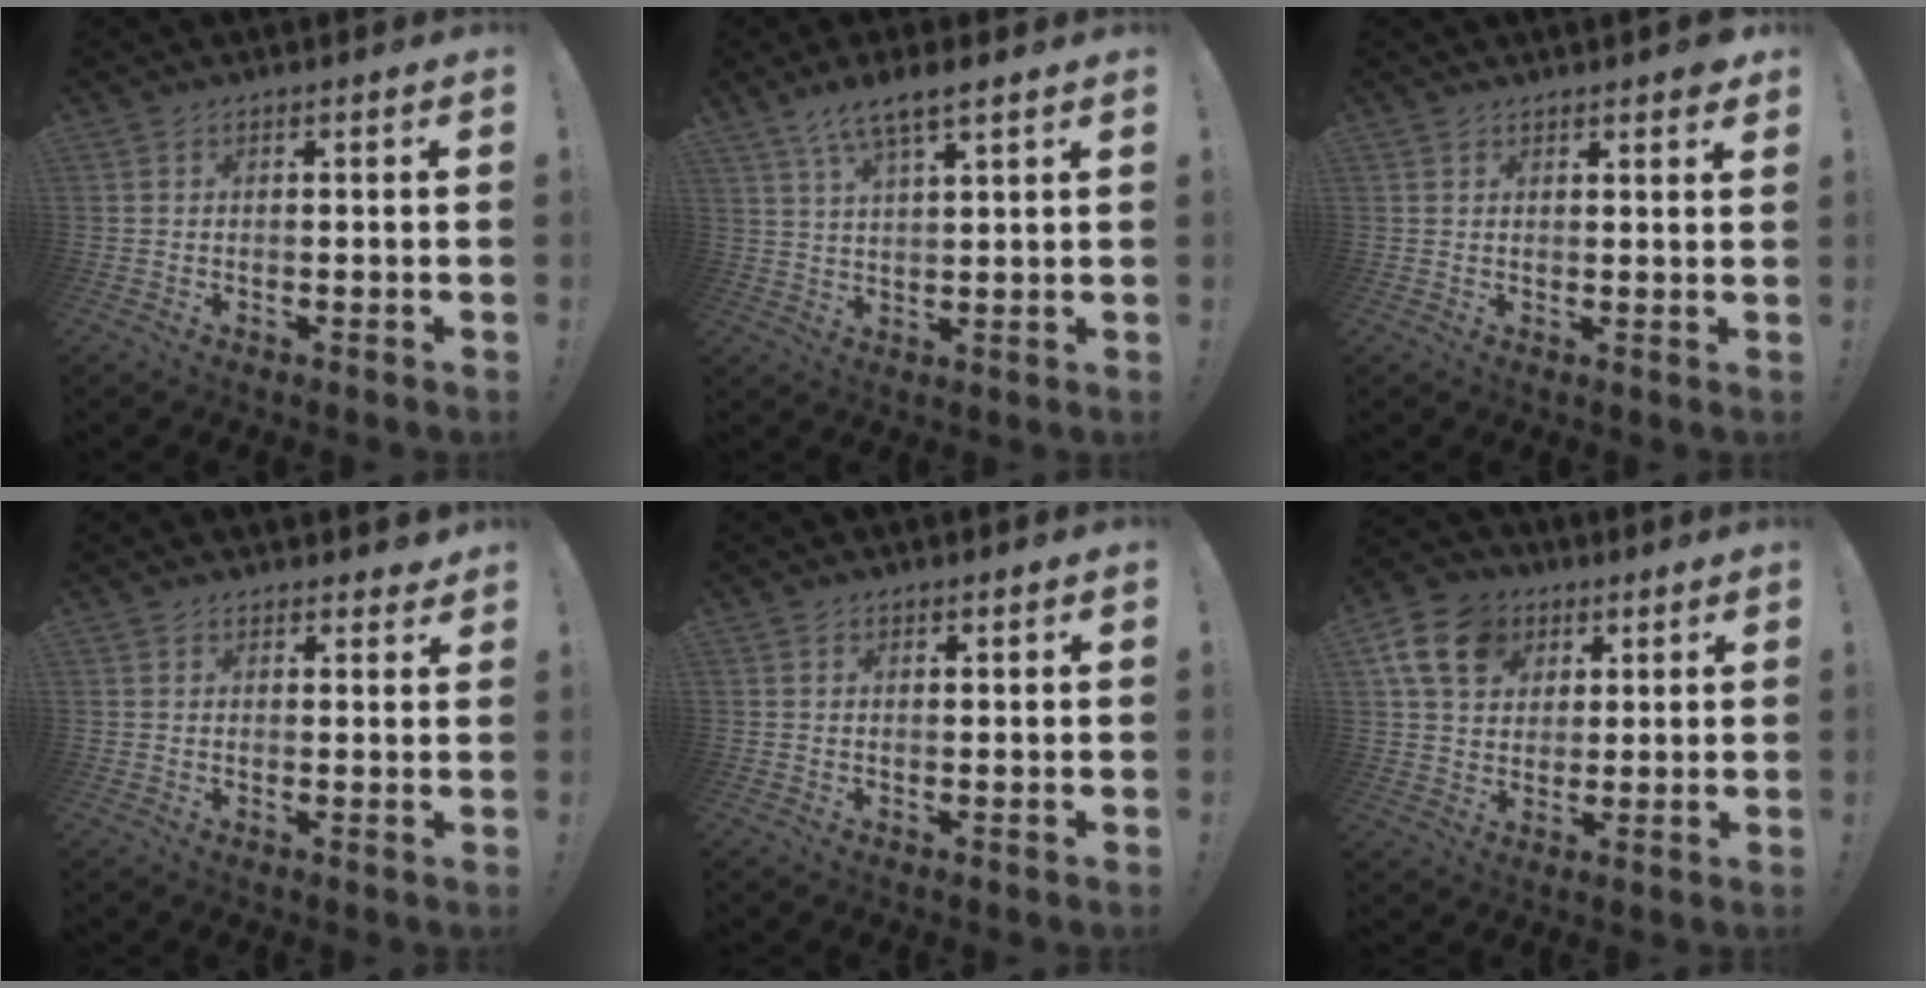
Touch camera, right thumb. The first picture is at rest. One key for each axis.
{"total": 6.8, "fx": 5.1, "fy": 1.1, "fz": 4.4, "tx": -0.078, "ty": -0.025, "tz": 0.089}
{"total": 2.3, "fx": 2.0, "fy": 0.8, "fz": 0.7, "tx": 0.005, "ty": -0.017, "tz": 0.035}
{"total": 2.7, "fx": 2.1, "fy": 1.7, "fz": 0.6, "tx": 0.006, "ty": -0.013, "tz": 0.035}
{"total": 0.9, "fx": 0.7, "fy": 0.3, "fz": 0.4, "tx": 0.002, "ty": -0.003, "tz": 0.011}
{"total": 14.1, "fx": 5.8, "fy": 11.0, "fz": 6.7, "tx": -0.102, "ty": -0.018, "tz": 0.117}